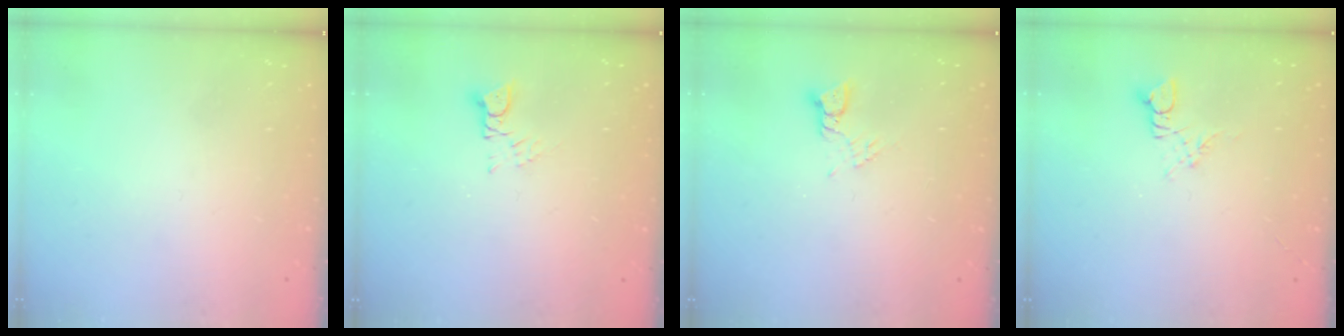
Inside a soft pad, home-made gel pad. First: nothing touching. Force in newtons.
{"total": 3.1, "press": 3.1, "slide": 0.3}
{"total": 2.7, "press": 2.7, "slide": 0.2}
{"total": 3.6, "press": 3.6, "slide": 0.6}